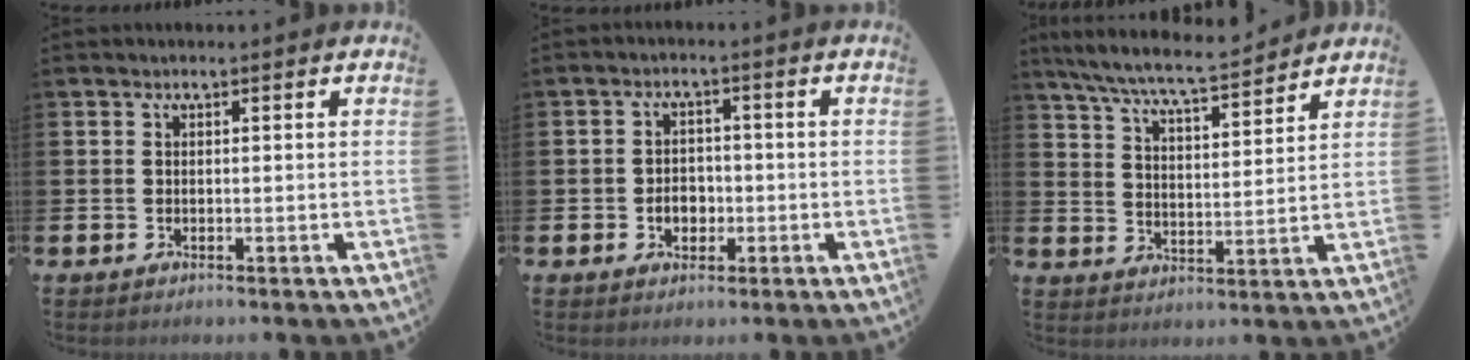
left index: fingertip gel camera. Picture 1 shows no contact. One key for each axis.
{"total": 3.1, "fx": -0.9, "fy": 2.4, "fz": 1.7, "tx": -0.026, "ty": 0.000, "tz": -0.023}
{"total": 7.5, "fx": 7.1, "fy": 0.3, "fz": 2.6, "tx": -0.075, "ty": -0.044, "tz": 0.123}